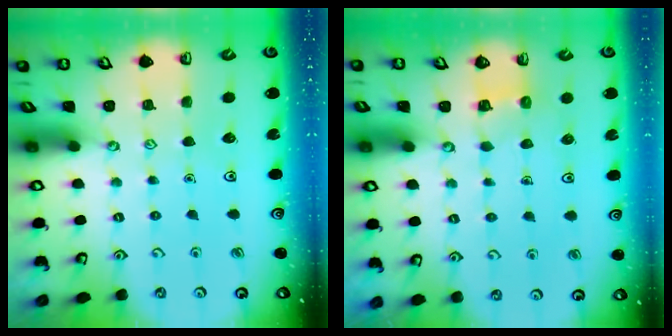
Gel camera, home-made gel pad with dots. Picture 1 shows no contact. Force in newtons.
{"total": 2.5, "press": 2.5, "slide": 0.1}